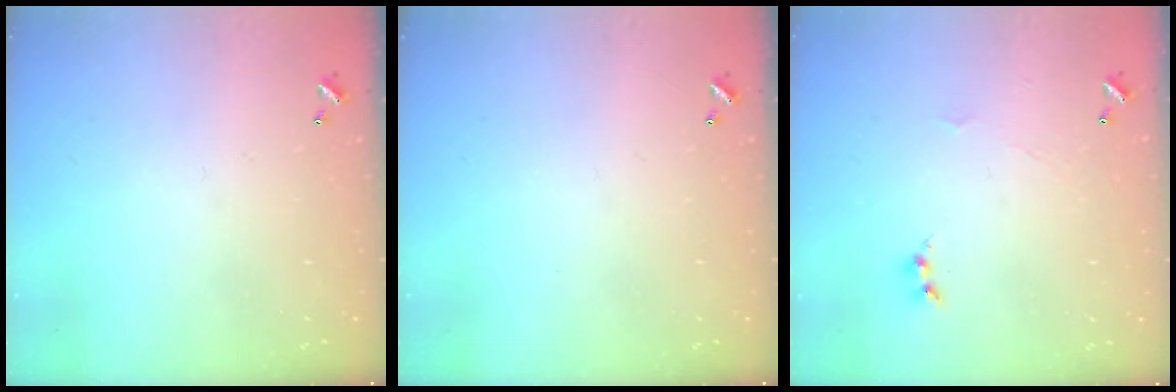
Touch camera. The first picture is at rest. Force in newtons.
{"total": 0.0}
{"total": 1.7, "press": 1.6, "slide": 0.6}